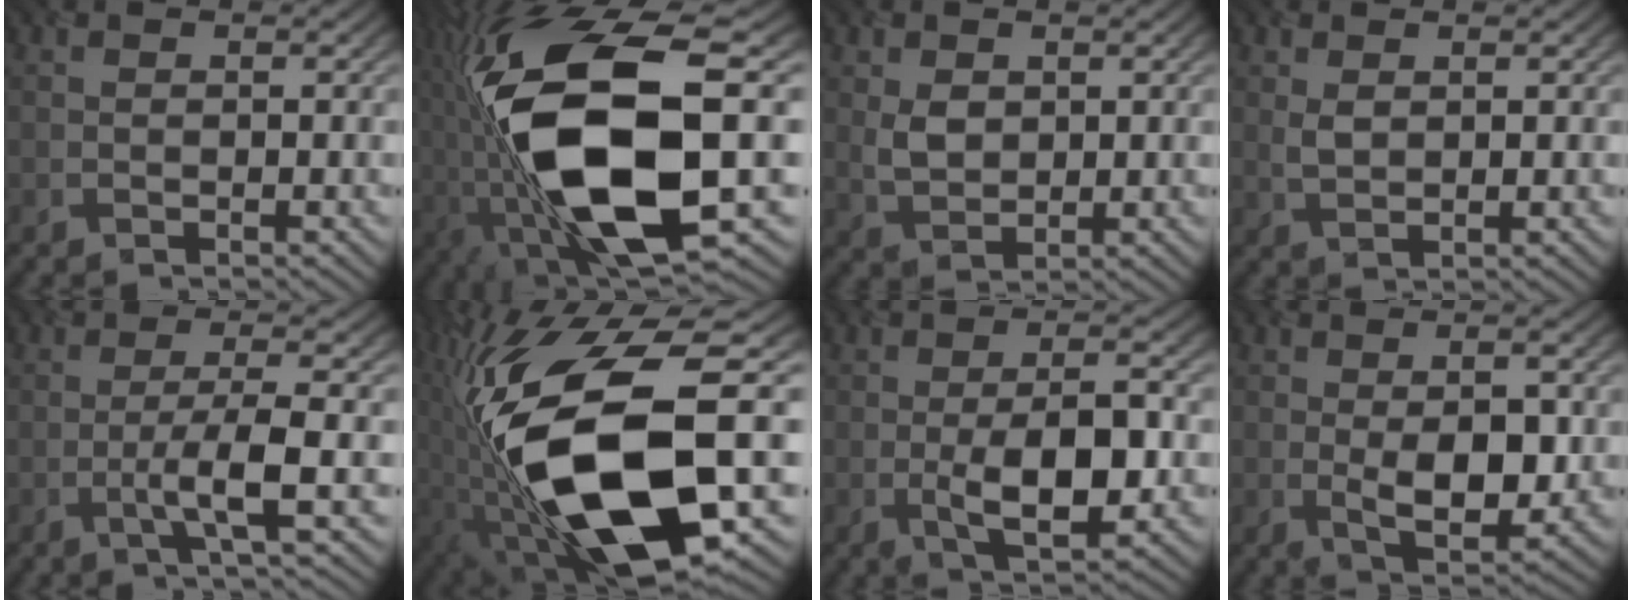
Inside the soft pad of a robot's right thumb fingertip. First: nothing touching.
{"total": 20.0, "force": [-2.1, 8.3, 18.1], "torque": [-0.391, -0.026, -0.027]}
{"total": 3.0, "force": [0.9, 2.2, 1.8], "torque": [-0.046, -0.003, 0.020]}
{"total": 1.8, "force": [0.8, 0.9, 1.3], "torque": [-0.036, -0.003, 0.020]}
{"total": 4.7, "force": [-1.7, 0.2, 4.4], "torque": [-0.074, 0.013, -0.045]}
{"total": 19.4, "force": [-3.9, 8.4, 17.1], "torque": [-0.354, -0.021, -0.066]}
{"total": 7.8, "force": [-2.0, 2.6, 7.0], "torque": [-0.120, -0.005, -0.034]}
{"total": 6.7, "force": [-0.7, 2.8, 6.1], "torque": [-0.111, -0.013, -0.003]}